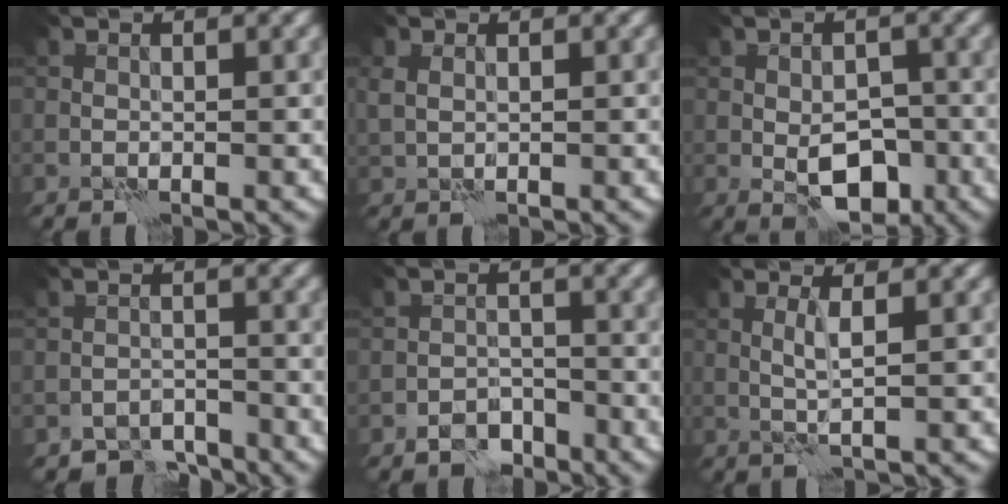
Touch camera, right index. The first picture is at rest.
{"total": 1.3, "force": [0.4, 0.9, 0.8], "torque": [-0.021, 0.000, 0.013]}
{"total": 5.0, "force": [-1.7, 2.8, 3.8], "torque": [-0.053, -0.001, -0.029]}
{"total": 3.3, "force": [-3.0, 1.2, 0.3], "torque": [0.008, 0.002, -0.057]}
{"total": 2.7, "force": [-2.2, 1.4, 0.8], "torque": [-0.008, 0.004, -0.044]}
{"total": 1.4, "force": [0.5, -0.4, 1.2], "torque": [-0.031, 0.004, 0.009]}